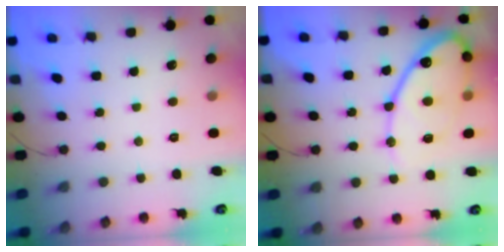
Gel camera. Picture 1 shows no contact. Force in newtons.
{"total": 16.3, "press": 16.2, "slide": 1.4}